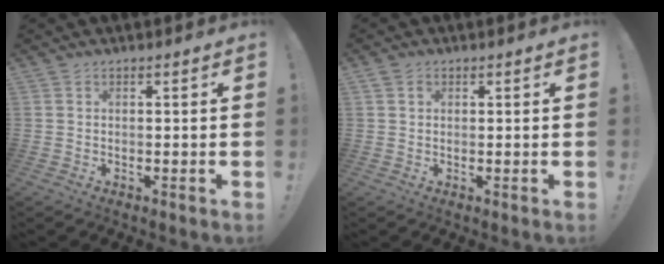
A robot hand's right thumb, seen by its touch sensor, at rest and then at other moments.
{"total": 1.5, "force": [0.7, 1.2, 0.5], "torque": [-0.005, 0.001, 0.013]}